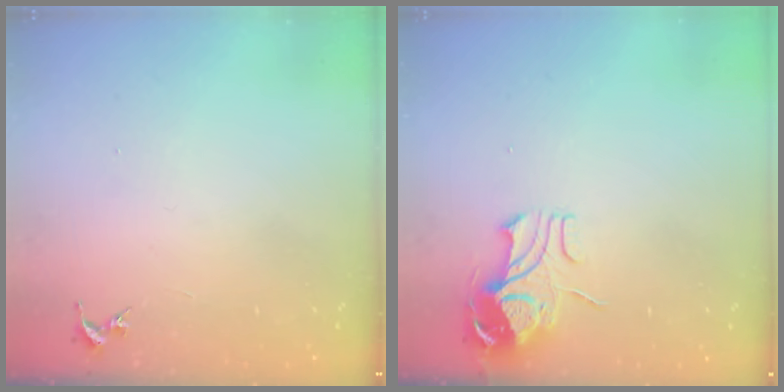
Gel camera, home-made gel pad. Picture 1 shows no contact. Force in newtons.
{"total": 9.8, "press": 9.7, "slide": 1.1}